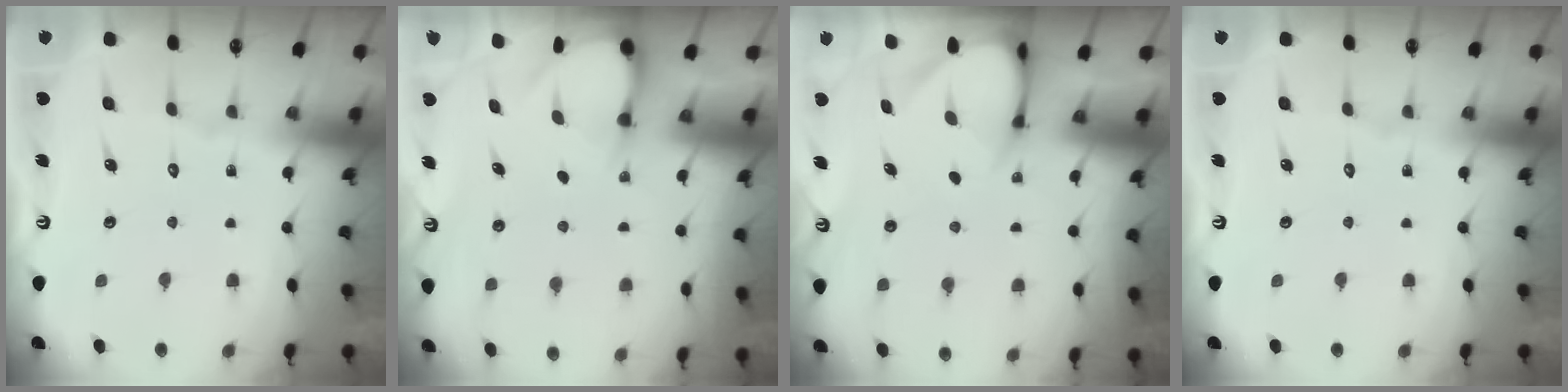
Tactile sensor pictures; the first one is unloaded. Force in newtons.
{"total": 3.2, "press": 3.2, "slide": 0.4}
{"total": 4.5, "press": 4.4, "slide": 0.5}
{"total": 0.0}